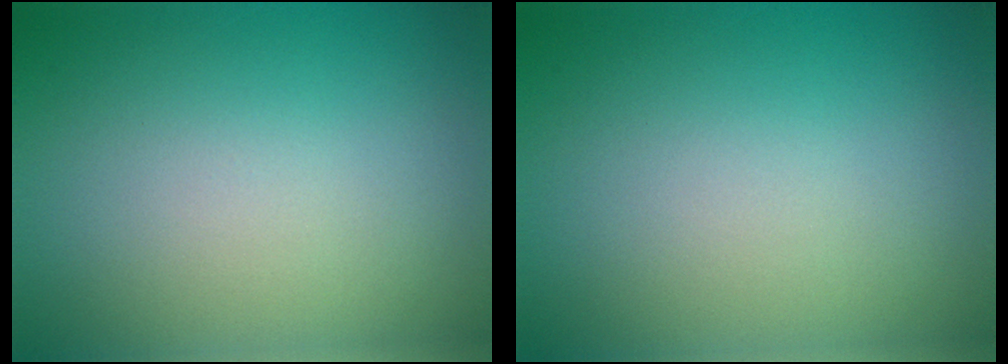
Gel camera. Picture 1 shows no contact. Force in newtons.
{"total": 0.0}